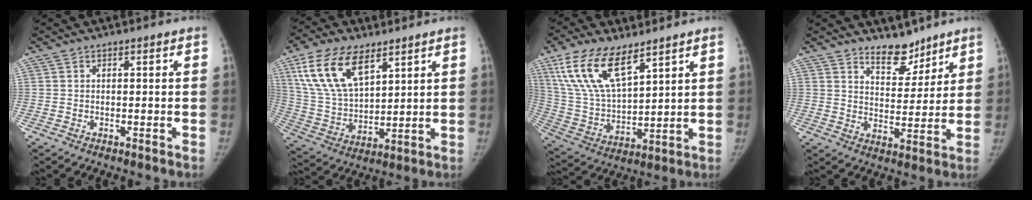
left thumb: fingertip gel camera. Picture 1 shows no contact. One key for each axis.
{"total": 16.6, "fx": 8.8, "fy": 8.4, "fz": 11.4, "tx": -0.199, "ty": -0.028, "tz": 0.177}
{"total": 16.1, "fx": 9.7, "fy": 6.8, "fz": 11.0, "tx": -0.202, "ty": -0.035, "tz": 0.198}
{"total": 7.4, "fx": 6.2, "fy": 3.4, "fz": 2.3, "tx": -0.007, "ty": -0.052, "tz": 0.107}